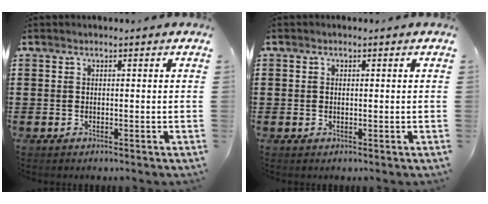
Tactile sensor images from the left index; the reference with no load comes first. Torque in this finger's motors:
{"motor_torque": [0.59, 0.65, -0.01, -0.01]}